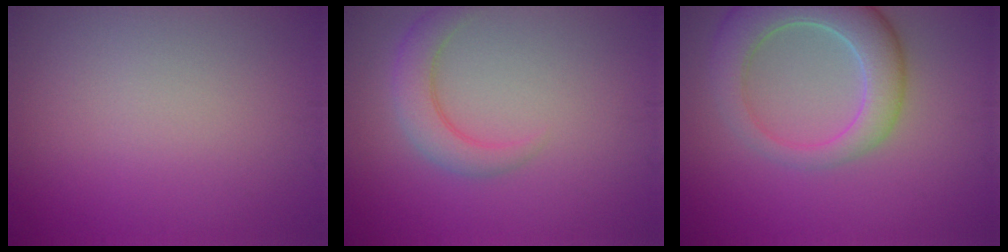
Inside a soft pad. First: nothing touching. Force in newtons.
{"total": 3.0, "press": 3.0, "slide": 0.3}
{"total": 6.8, "press": 6.8, "slide": 0.7}